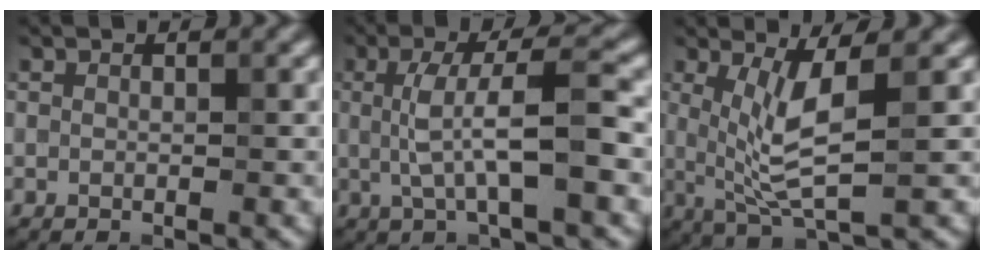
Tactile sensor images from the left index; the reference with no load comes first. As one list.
[{"total": 5.5, "force": [0.1, 1.1, 5.4], "torque": [-0.107, 0.007, -0.001]}, {"total": 5.0, "force": [0.8, 1.1, 4.9], "torque": [-0.102, -0.010, 0.021]}]